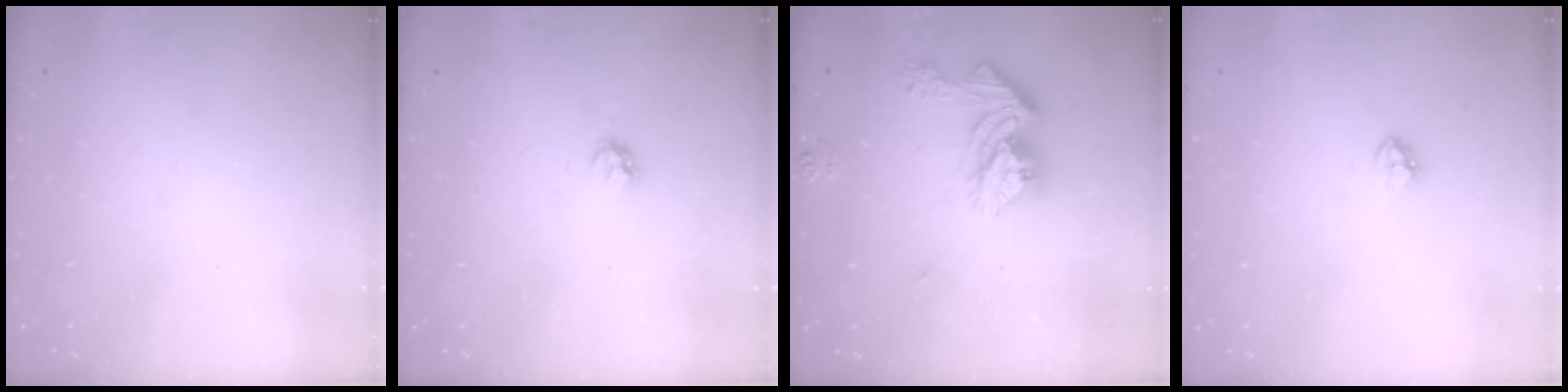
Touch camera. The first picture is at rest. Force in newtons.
{"total": 2.8, "press": 2.8, "slide": 0.2}
{"total": 14.7, "press": 14.7, "slide": 1.2}
{"total": 3.4, "press": 3.4, "slide": 0.5}